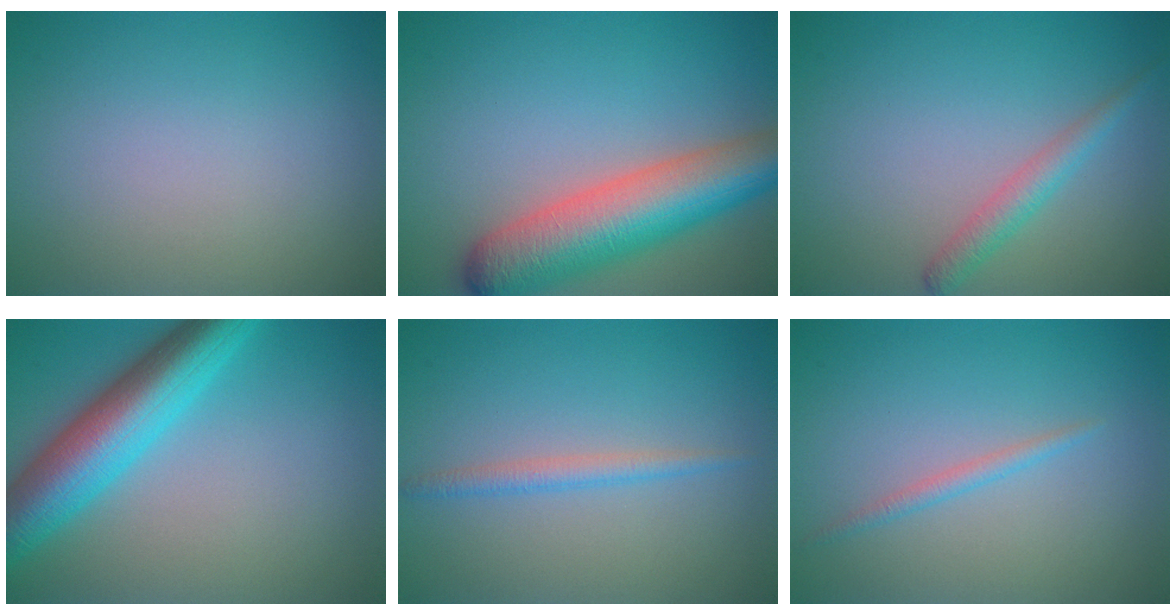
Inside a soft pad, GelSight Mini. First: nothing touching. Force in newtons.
{"total": 9.1, "press": 9.1, "slide": 0.4}
{"total": 2.2, "press": 2.2, "slide": 0.1}
{"total": 8.4, "press": 8.4, "slide": 0.2}
{"total": 1.6, "press": 1.6, "slide": 0.1}
{"total": 1.1, "press": 1.1, "slide": 0.0}